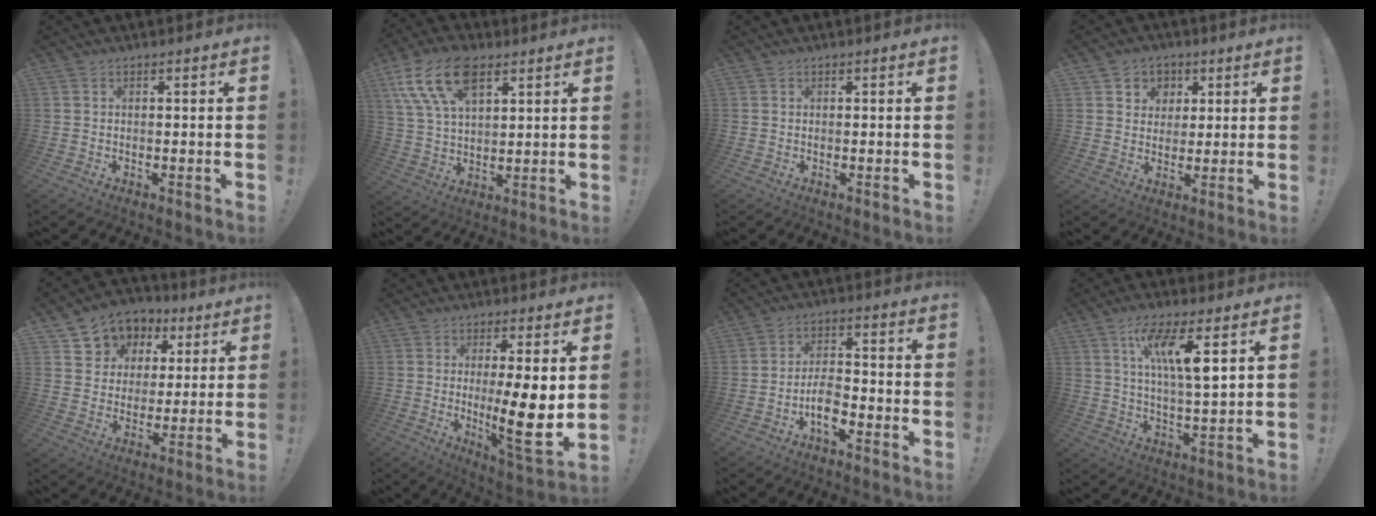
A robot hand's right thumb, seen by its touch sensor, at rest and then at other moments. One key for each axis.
{"total": 16.1, "fx": 8.4, "fy": 8.8, "fz": 10.6, "tx": -0.208, "ty": -0.027, "tz": 0.155}
{"total": 0.0}
{"total": 6.2, "fx": 2.0, "fy": 5.8, "fz": 0.8, "tx": -0.007, "ty": -0.016, "tz": 0.039}
{"total": 8.6, "fx": 4.1, "fy": 7.4, "fz": 1.6, "tx": -0.022, "ty": -0.034, "tz": 0.082}
{"total": 14.4, "fx": -0.3, "fy": 1.9, "fz": 14.3, "tx": -0.215, "ty": -0.024, "tz": -0.004}
{"total": 7.3, "fx": -3.9, "fy": 3.3, "fz": 5.2, "tx": -0.091, "ty": 0.010, "tz": -0.069}
{"total": 12.5, "fx": 5.9, "fy": 2.2, "fz": 10.8, "tx": -0.190, "ty": -0.019, "tz": 0.092}